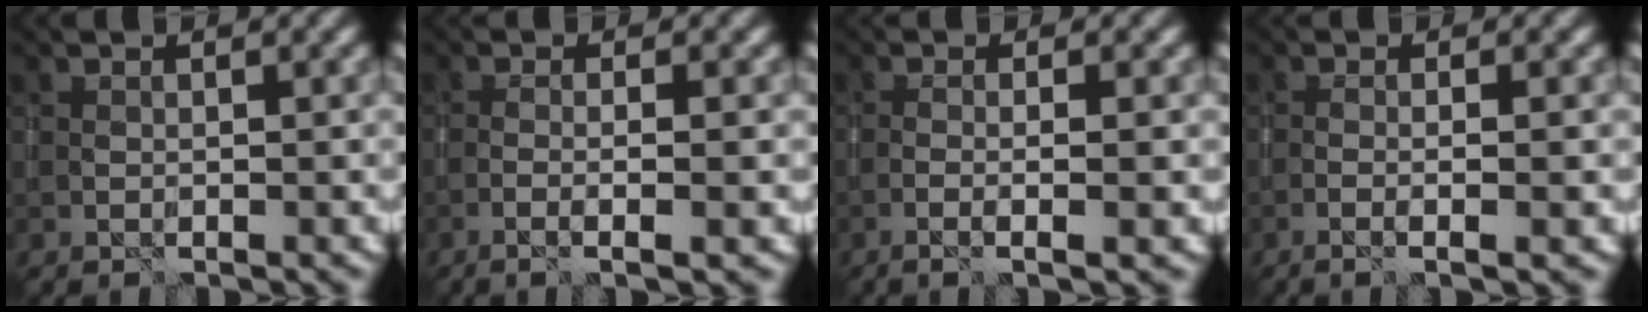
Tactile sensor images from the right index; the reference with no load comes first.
{"total": 3.0, "force": [-1.0, 0.4, 2.8], "torque": [-0.044, 0.003, -0.027]}
{"total": 2.7, "force": [-0.8, 0.3, 2.5], "torque": [-0.040, 0.003, -0.022]}
{"total": 2.7, "force": [-0.8, 0.4, 2.5], "torque": [-0.036, 0.004, -0.022]}